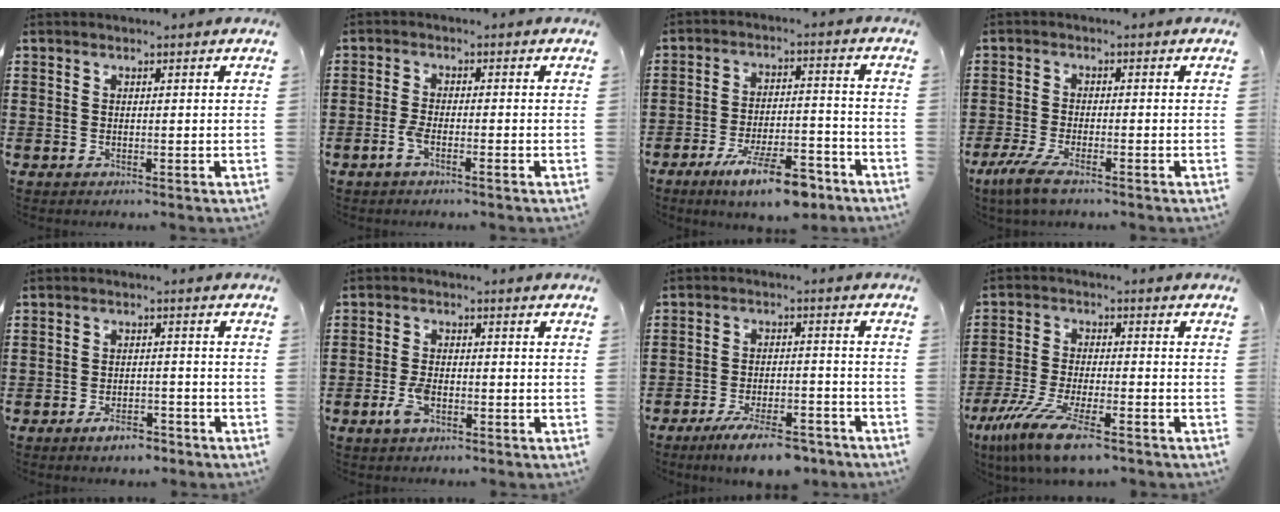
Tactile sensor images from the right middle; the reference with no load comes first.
{"total": 2.3, "force": [-1.3, 0.4, 1.8], "torque": [-0.049, -0.003, -0.028]}
{"total": 10.4, "force": [-7.7, 2.1, 6.7], "torque": [-0.115, 0.014, -0.141]}
{"total": 4.3, "force": [-3.2, 0.7, 2.7], "torque": [-0.075, -0.014, -0.066]}
{"total": 3.2, "force": [-2.8, 1.0, 1.3], "torque": [-0.024, 0.005, -0.052]}
{"total": 3.9, "force": [-1.7, 1.7, 3.0], "torque": [-0.074, -0.003, -0.036]}
{"total": 7.3, "force": [-6.2, 1.1, 3.8], "torque": [-0.068, -0.002, -0.112]}
{"total": 9.7, "force": [-7.3, 1.3, 6.2], "torque": [-0.139, -0.008, -0.142]}